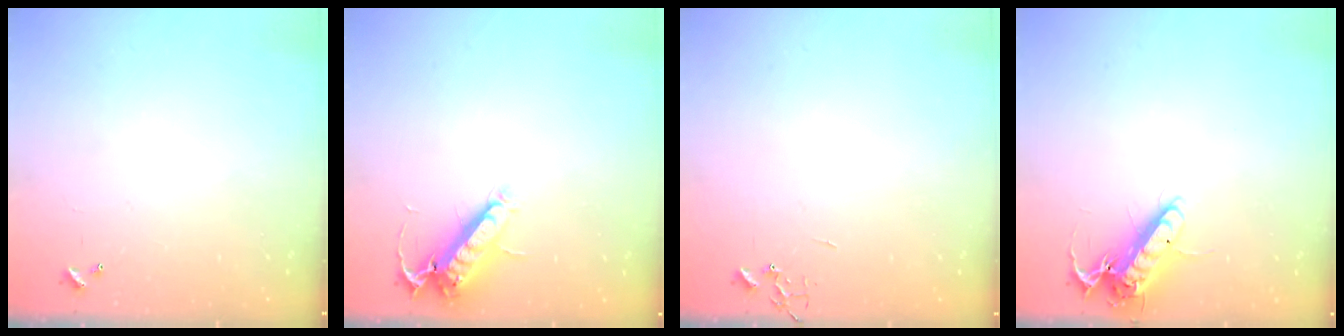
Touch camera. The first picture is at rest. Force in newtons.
{"total": 13.1, "press": 13.0, "slide": 2.0}
{"total": 0.0}
{"total": 14.3, "press": 14.2, "slide": 1.9}